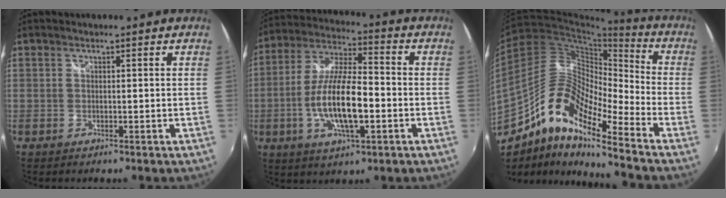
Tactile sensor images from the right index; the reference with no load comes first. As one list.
[{"total": 14.7, "force": [-3.6, 4.6, 13.5], "torque": [-0.270, -0.003, -0.066]}, {"total": 14.8, "force": [-9.5, 3.8, 10.7], "torque": [-0.188, 0.011, -0.197]}]